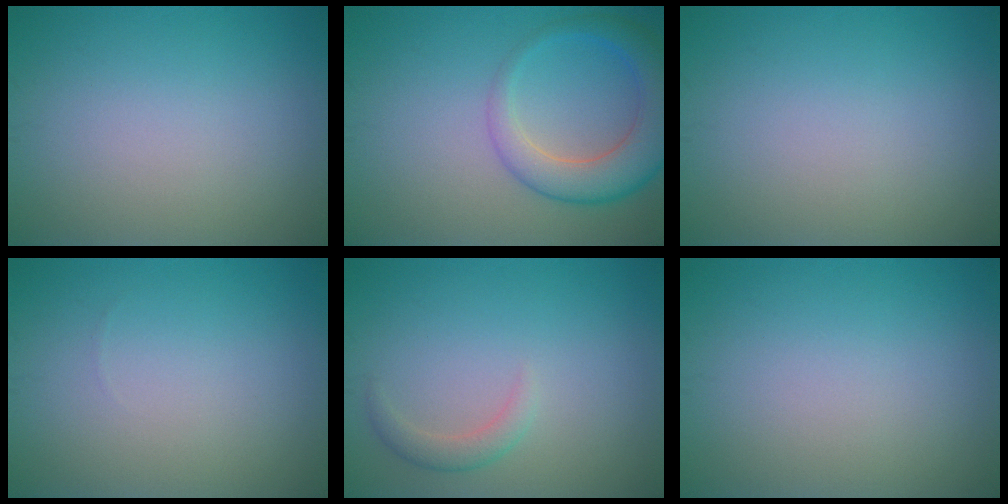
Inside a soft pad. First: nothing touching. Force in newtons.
{"total": 5.8, "press": 5.8, "slide": 0.4}
{"total": 0.0}
{"total": 0.0}
{"total": 1.6, "press": 1.6, "slide": 0.1}
{"total": 0.0}